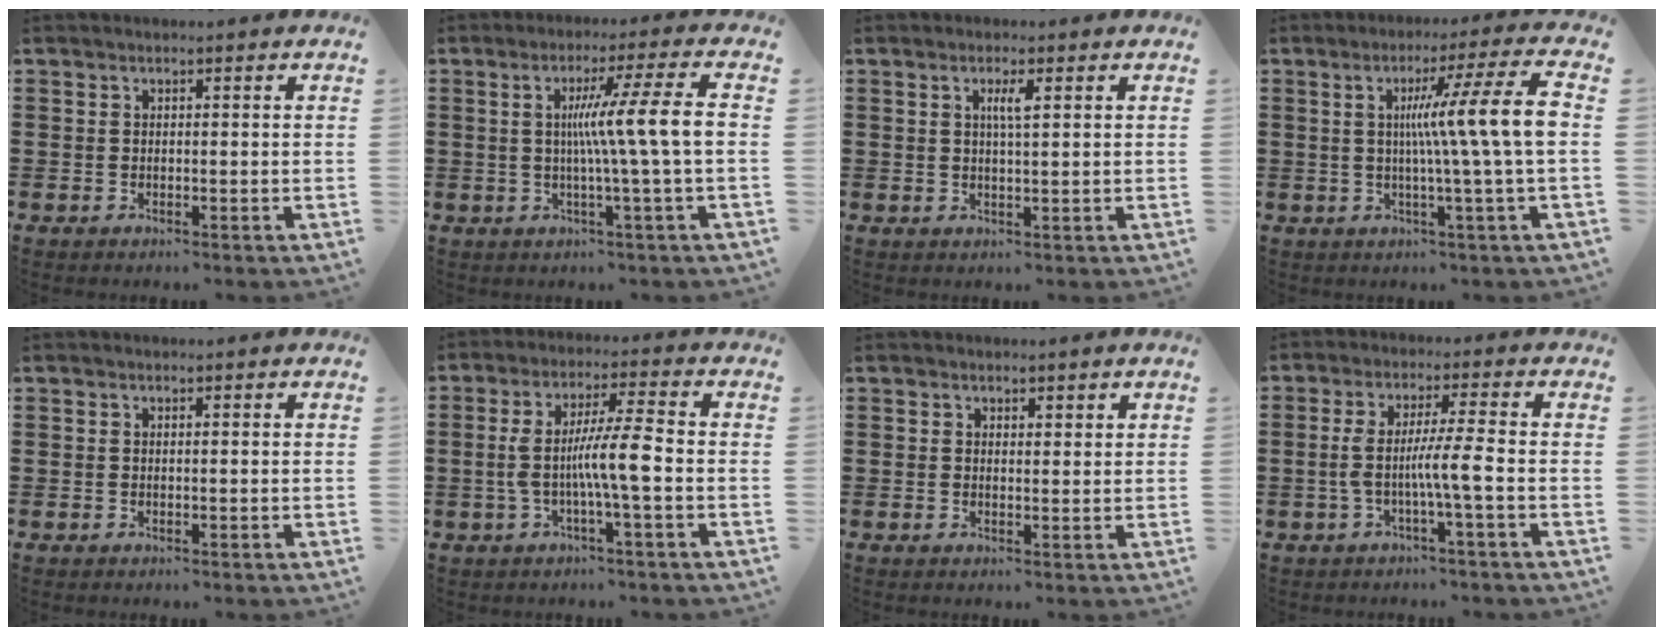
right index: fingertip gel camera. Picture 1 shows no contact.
{"total": 9.5, "force": [0.1, -1.0, 9.5], "torque": [-0.171, -0.004, -0.008]}
{"total": 2.4, "force": [0.8, 0.3, 2.3], "torque": [-0.047, 0.003, 0.010]}
{"total": 12.3, "force": [0.9, -0.7, 12.2], "torque": [-0.207, -0.009, 0.002]}
{"total": 0.0}
{"total": 7.8, "force": [-1.4, 0.4, 7.7], "torque": [-0.143, -0.001, -0.031]}
{"total": 1.4, "force": [1.2, 0.6, 0.2], "torque": [0.003, 0.001, 0.022]}
{"total": 6.3, "force": [-1.5, -0.5, 6.1], "torque": [-0.117, -0.006, -0.035]}